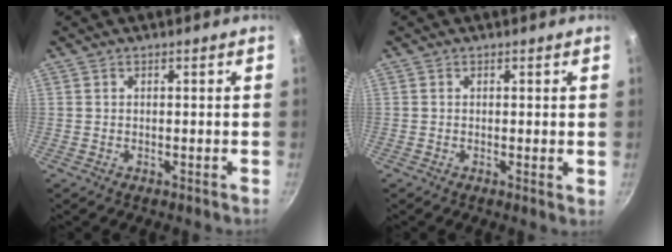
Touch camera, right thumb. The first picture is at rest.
{"total": 0.8, "force": [0.2, 0.1, 0.7], "torque": [-0.011, -0.006, 0.001]}